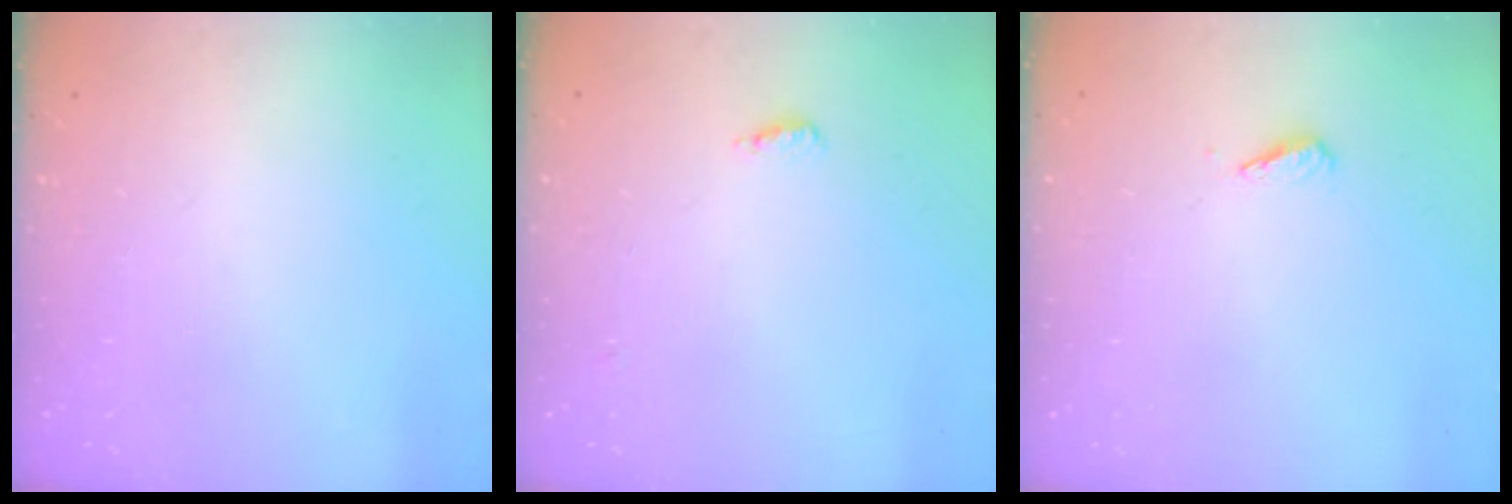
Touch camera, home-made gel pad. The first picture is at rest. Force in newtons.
{"total": 4.0, "press": 3.8, "slide": 1.1}
{"total": 2.7, "press": 2.7, "slide": 0.6}